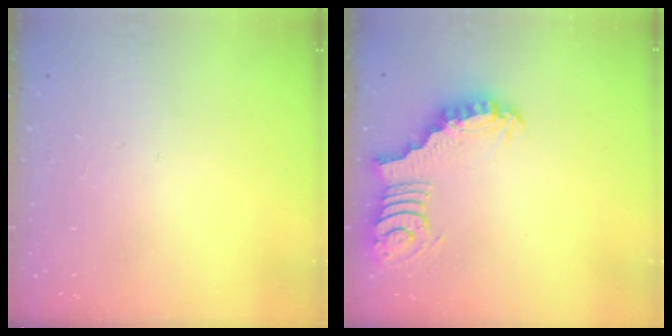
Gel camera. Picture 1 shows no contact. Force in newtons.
{"total": 3.5, "press": 3.4, "slide": 0.7}